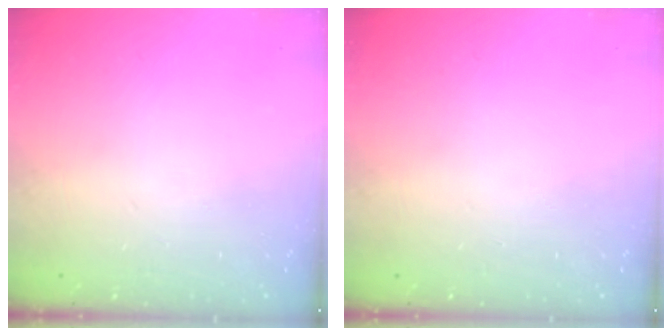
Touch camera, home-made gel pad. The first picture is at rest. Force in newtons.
{"total": 0.0}